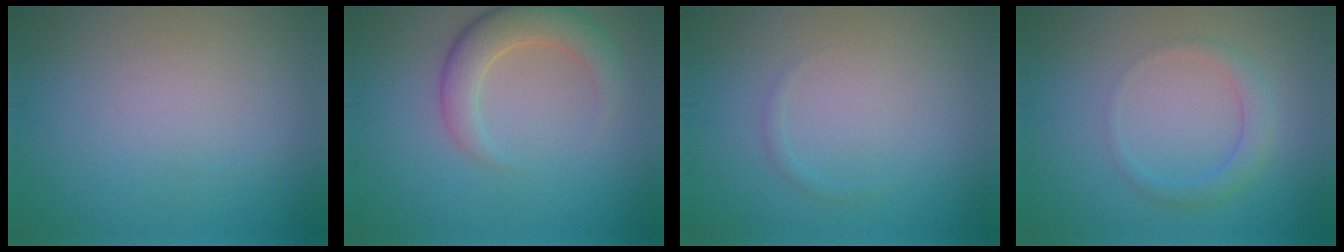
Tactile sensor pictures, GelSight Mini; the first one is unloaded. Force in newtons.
{"total": 4.4, "press": 4.4, "slide": 0.5}
{"total": 0.6, "press": 0.6, "slide": 0.1}
{"total": 2.2, "press": 2.2, "slide": 0.1}